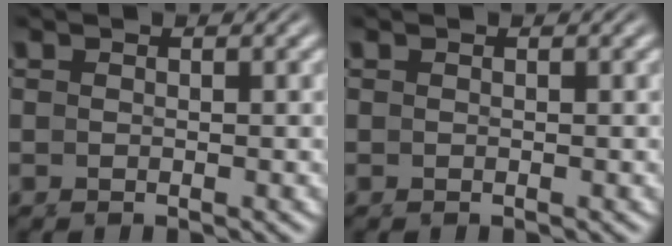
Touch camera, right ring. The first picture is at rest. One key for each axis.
{"total": 0.0}